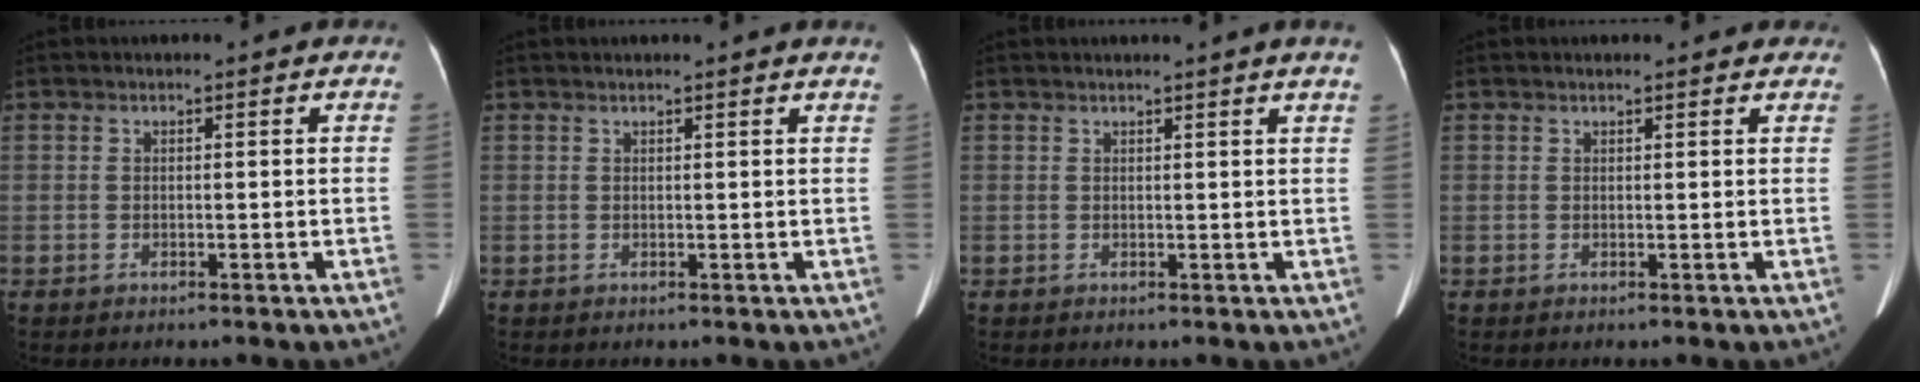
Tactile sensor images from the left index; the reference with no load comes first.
{"total": 2.3, "force": [2.1, -0.5, 0.8], "torque": [-0.020, 0.007, 0.024]}
{"total": 2.5, "force": [2.1, -0.8, 1.1], "torque": [-0.022, -0.006, 0.020]}
{"total": 4.0, "force": [3.5, 1.2, 1.5], "torque": [-0.016, 0.012, 0.029]}